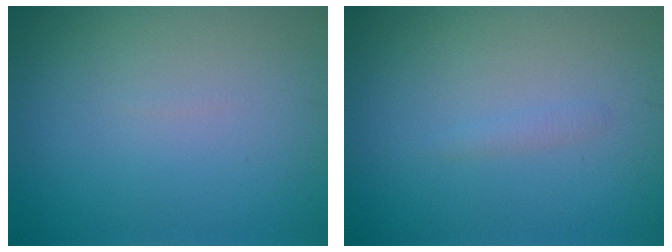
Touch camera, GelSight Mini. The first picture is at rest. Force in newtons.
{"total": 0.6, "press": 0.6, "slide": 0.1}